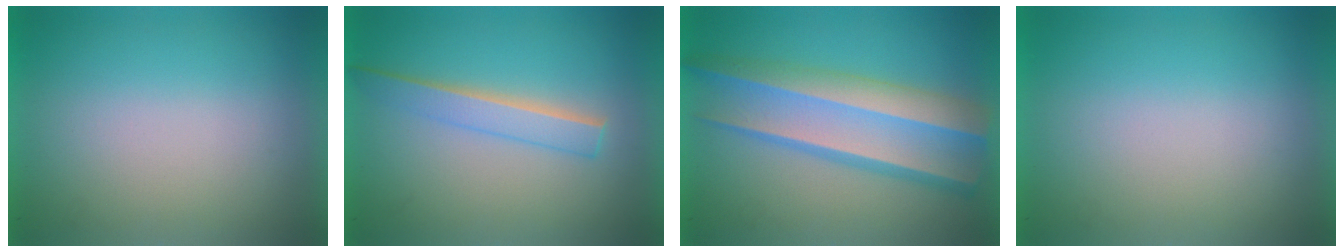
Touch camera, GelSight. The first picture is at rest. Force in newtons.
{"total": 2.2}
{"total": 6.6}
{"total": 0.0}